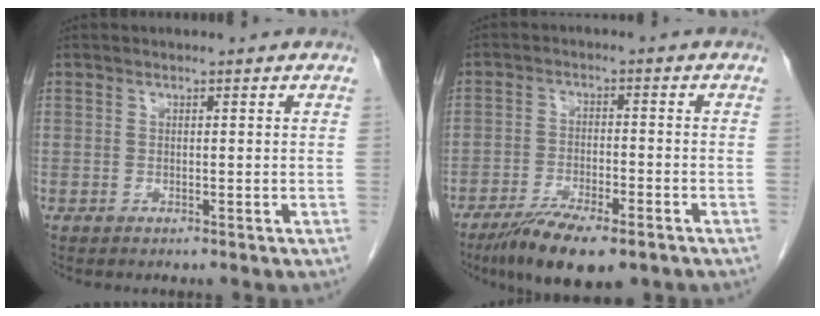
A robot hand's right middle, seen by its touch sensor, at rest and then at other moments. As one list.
[{"total": 10.5, "force": [-7.4, 2.6, 7.0], "torque": [-0.113, -0.018, -0.118]}]